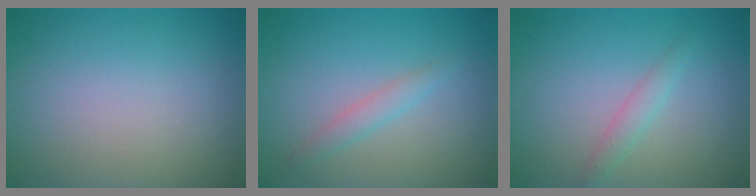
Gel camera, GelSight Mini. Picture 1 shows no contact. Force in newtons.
{"total": 1.5, "press": 1.5, "slide": 0.0}
{"total": 1.4, "press": 1.4, "slide": 0.1}